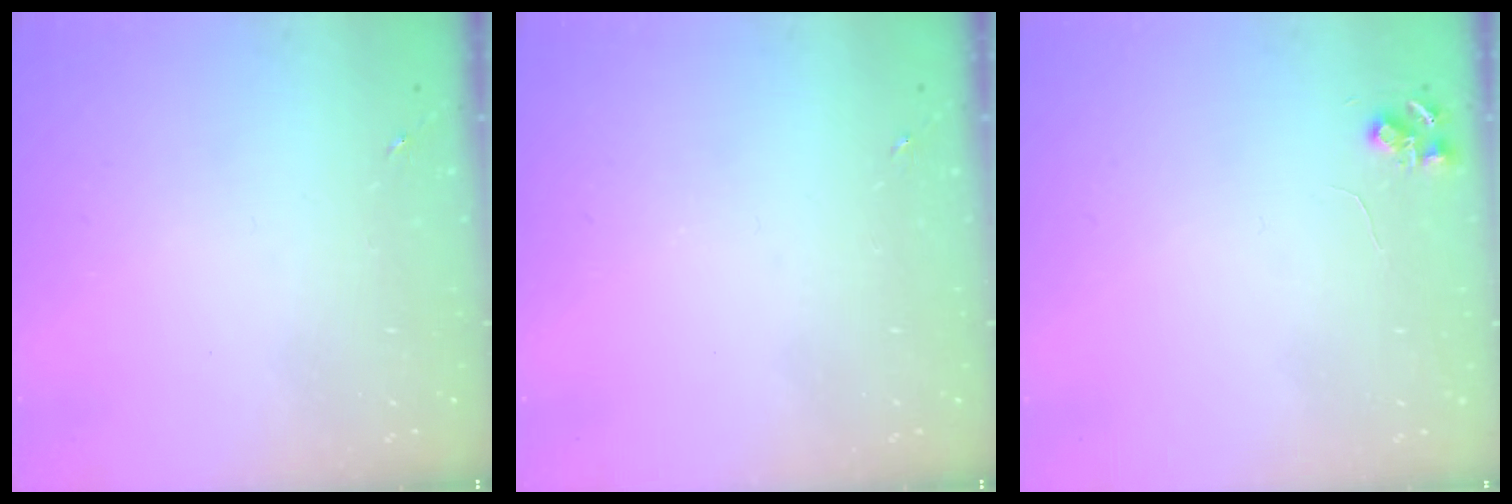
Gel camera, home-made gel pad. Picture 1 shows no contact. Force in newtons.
{"total": 0.0}
{"total": 5.8, "press": 5.8, "slide": 0.8}